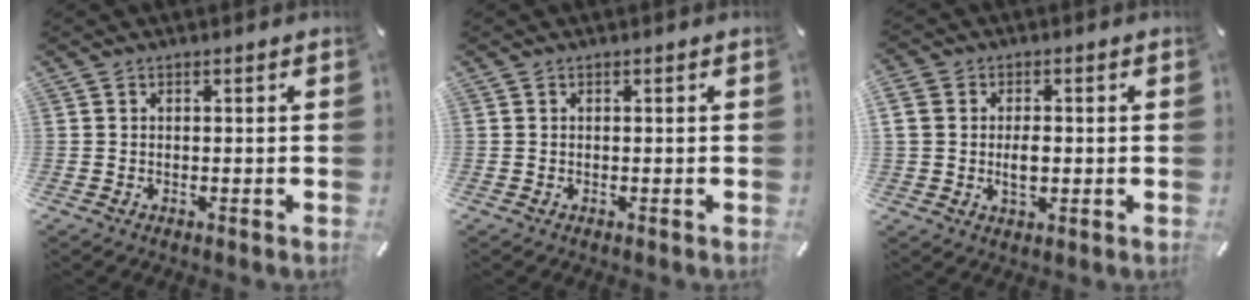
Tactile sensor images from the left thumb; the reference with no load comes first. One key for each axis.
{"total": 0.0}
{"total": 5.4, "fx": -0.1, "fy": 4.1, "fz": 3.5, "tx": -0.067, "ty": -0.005, "tz": -0.006}